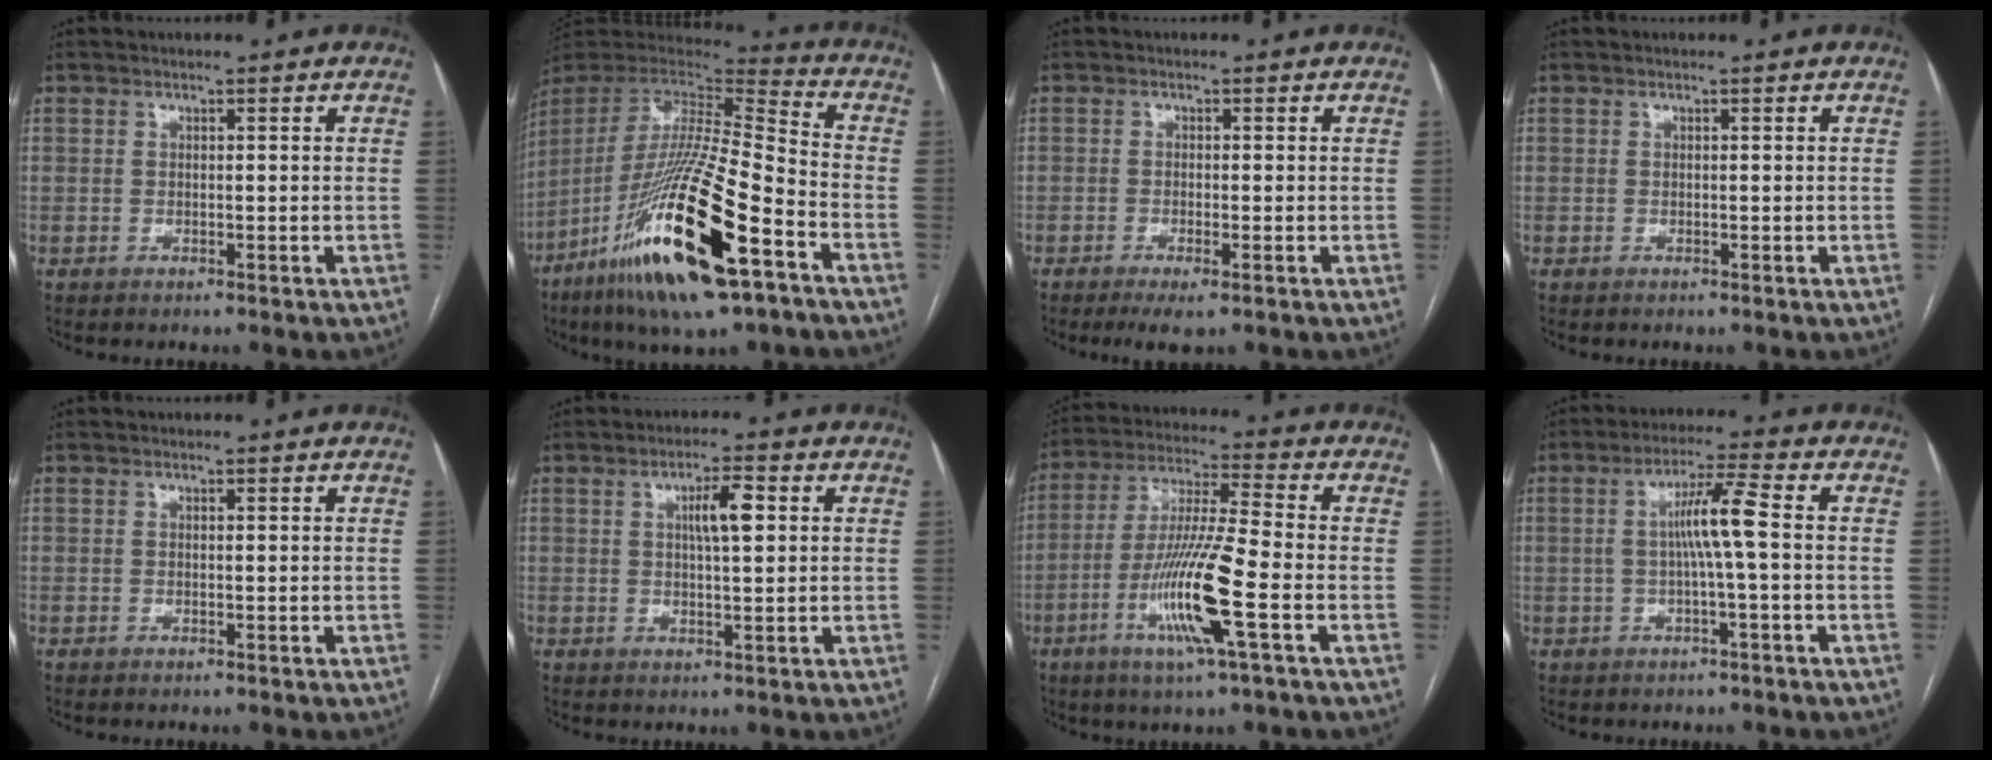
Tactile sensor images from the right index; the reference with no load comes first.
{"total": 26.7, "force": [-13.0, 4.0, 22.9], "torque": [-0.449, -0.064, -0.239]}
{"total": 3.3, "force": [-1.8, 0.5, 2.7], "torque": [-0.045, -0.008, -0.027]}
{"total": 0.0}
{"total": 0.0}
{"total": 5.0, "force": [1.4, 0.9, 4.7], "torque": [-0.083, 0.007, 0.024]}
{"total": 13.7, "force": [-4.5, -0.2, 12.9], "torque": [-0.259, -0.013, -0.091]}
{"total": 6.4, "force": [0.0, -0.3, 6.4], "torque": [-0.116, 0.016, 0.001]}